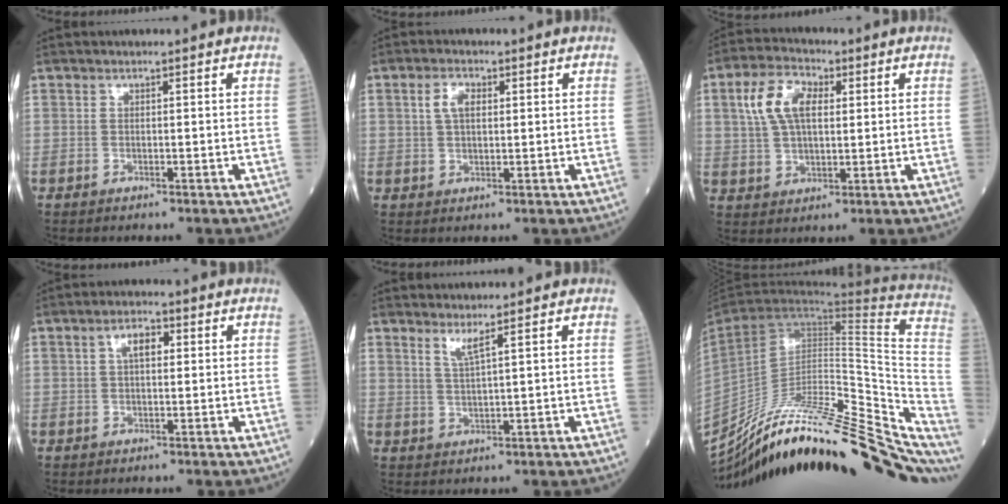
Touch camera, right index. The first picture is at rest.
{"total": 3.5, "force": [1.1, 1.8, 2.8], "torque": [-0.057, 0.008, 0.022]}
{"total": 8.7, "force": [2.6, 4.5, 7.0], "torque": [-0.150, 0.021, 0.049]}
{"total": 3.1, "force": [0.7, 1.3, 2.7], "torque": [-0.051, 0.015, 0.011]}
{"total": 2.3, "force": [1.7, -0.6, 1.5], "torque": [-0.032, -0.013, 0.039]}
{"total": 35.8, "force": [-28.2, 6.7, 21.0], "torque": [-0.227, -0.021, -0.400]}